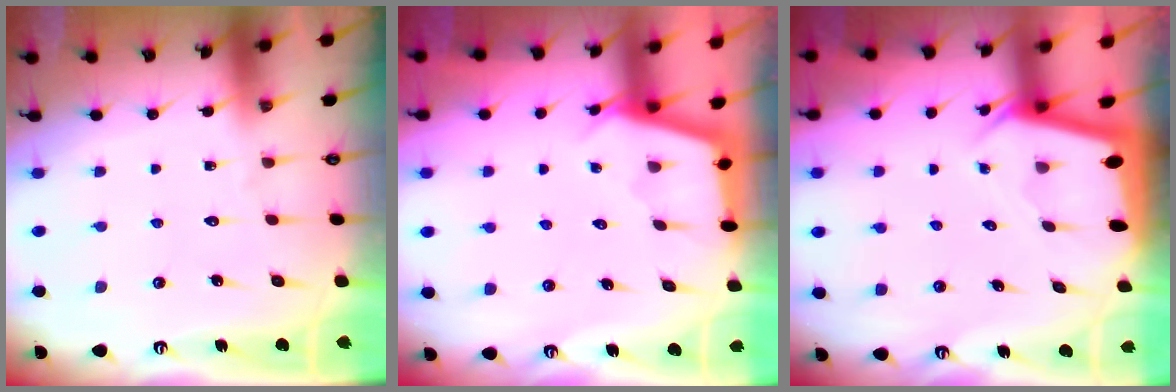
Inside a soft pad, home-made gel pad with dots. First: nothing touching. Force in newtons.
{"total": 2.8, "press": 2.7, "slide": 0.3}
{"total": 2.4, "press": 2.4, "slide": 0.2}